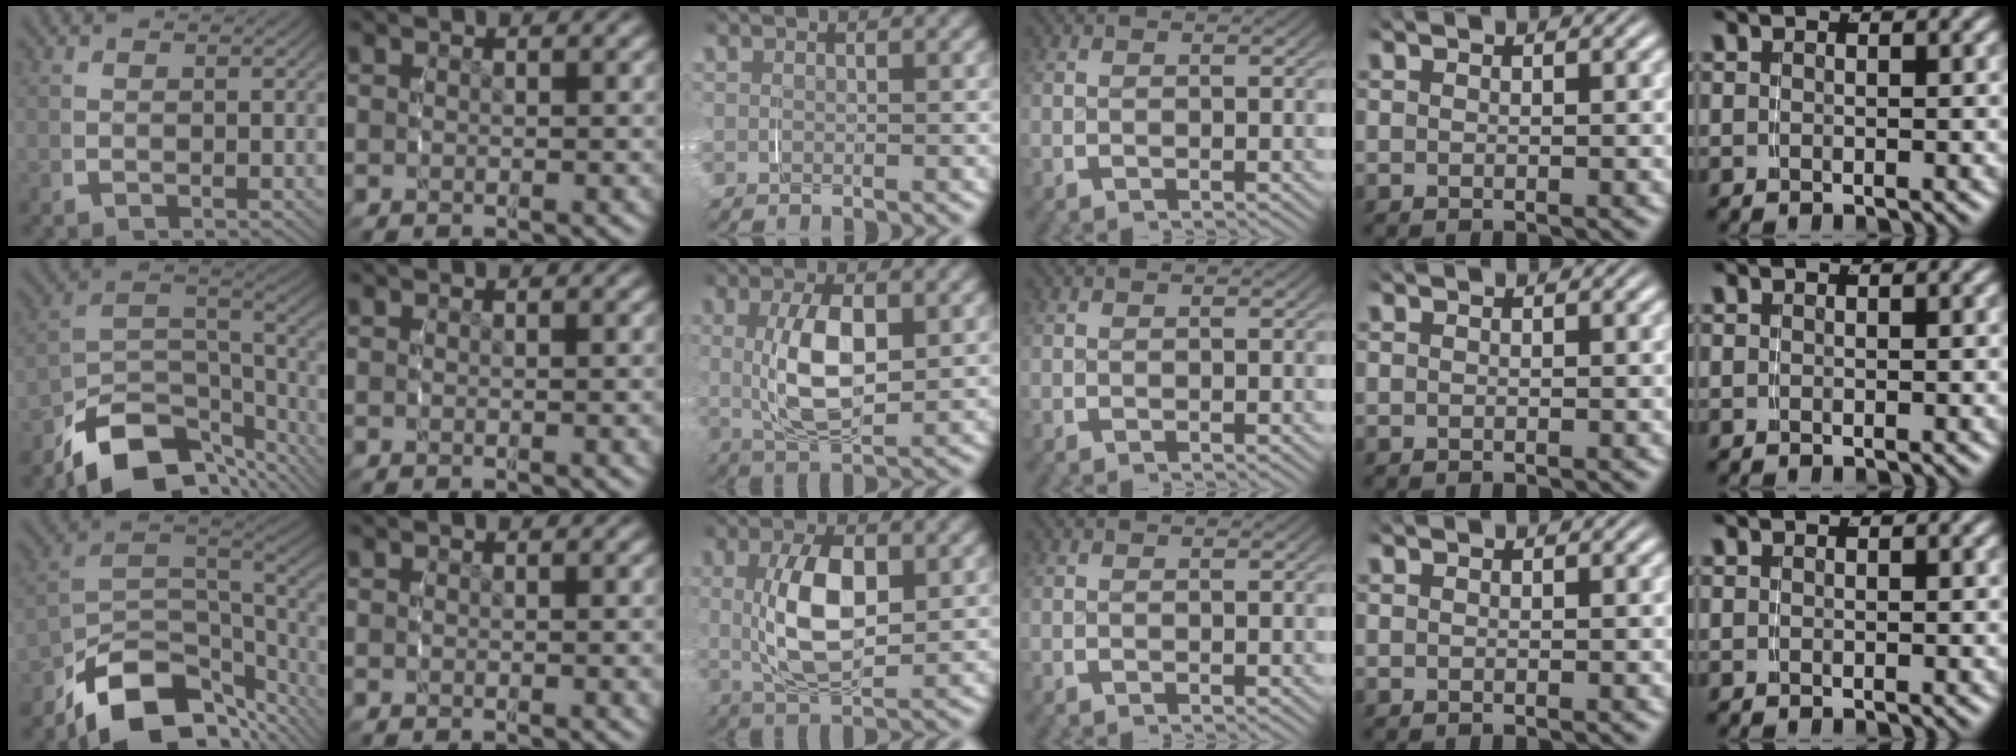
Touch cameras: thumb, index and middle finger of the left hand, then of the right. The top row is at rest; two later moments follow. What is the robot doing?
{"motion": "grasp_and_lifting", "object": "lipstick"}